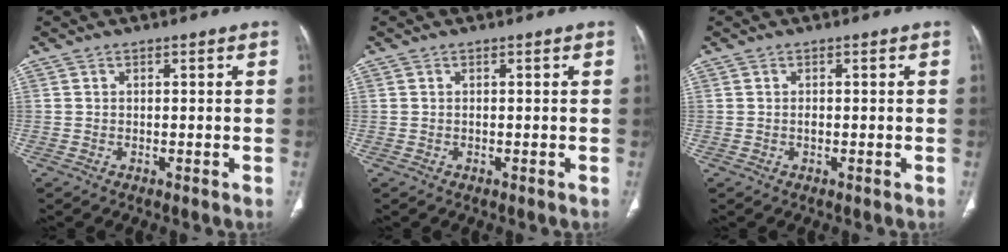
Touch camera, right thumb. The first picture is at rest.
{"total": 0.0}
{"total": 0.7, "force": [-0.1, 0.4, 0.6], "torque": [-0.011, 0.000, -0.003]}